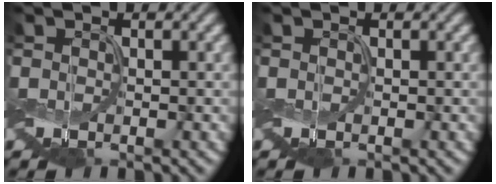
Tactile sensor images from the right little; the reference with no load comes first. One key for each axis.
{"total": 0.0}